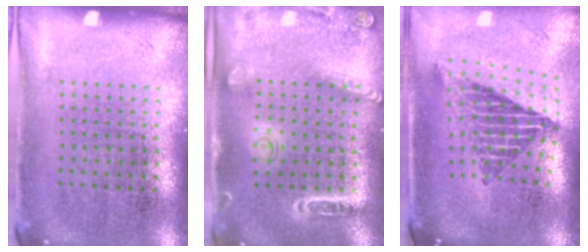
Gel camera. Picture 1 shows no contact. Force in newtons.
{"total": 1.5, "press": 1.5, "slide": 0.4}
{"total": 2.2, "press": 1.6, "slide": 1.5}